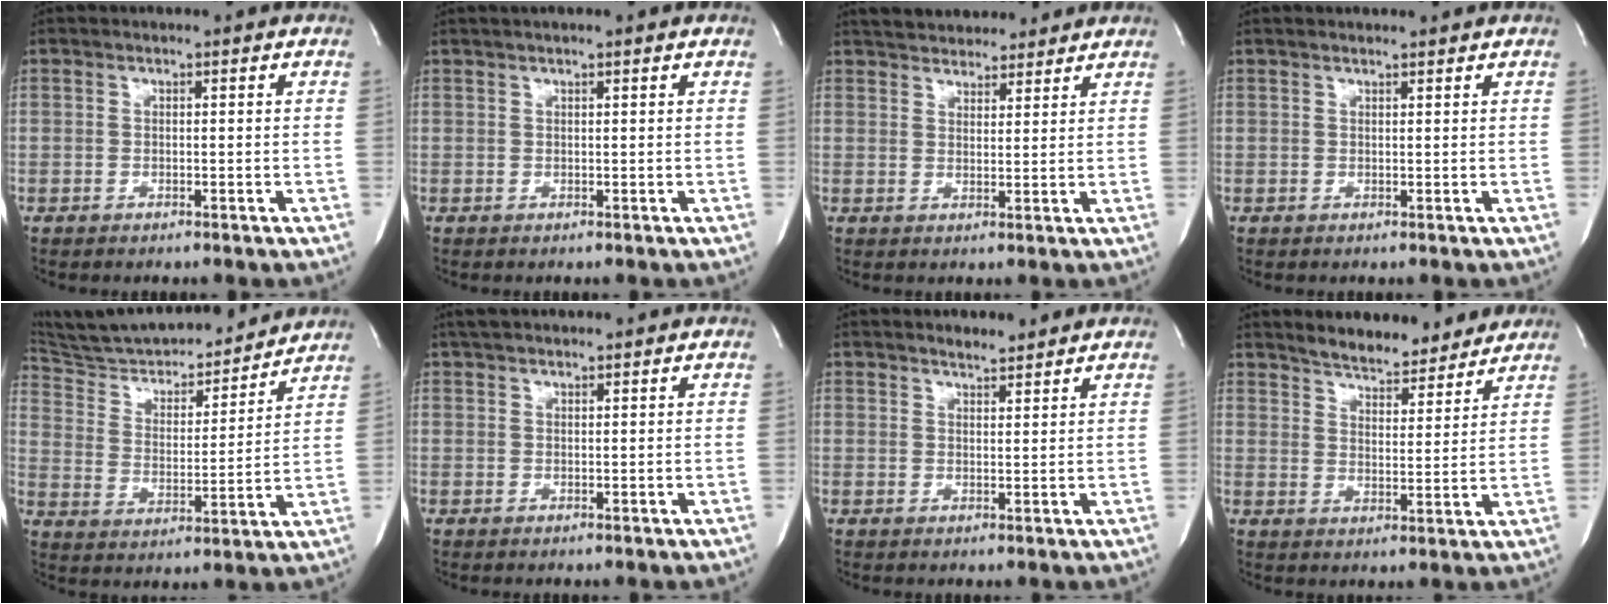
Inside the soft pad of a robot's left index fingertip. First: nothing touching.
{"total": 3.1, "force": [2.5, 0.1, 1.8], "torque": [-0.024, 0.026, 0.035]}
{"total": 10.5, "force": [9.5, 3.3, 2.8], "torque": [-0.032, 0.021, 0.135]}
{"total": 2.5, "force": [2.4, 0.2, 0.5], "torque": [-0.011, 0.013, 0.030]}
{"total": 21.6, "force": [19.9, 3.8, 7.5], "torque": [-0.129, 0.007, 0.307]}
{"total": 4.6, "force": [4.1, 0.7, 2.0], "torque": [-0.030, 0.032, 0.071]}
{"total": 3.3, "force": [3.1, 0.6, 0.9], "torque": [-0.016, 0.008, 0.047]}
{"total": 10.6, "force": [9.9, 2.5, 3.1], "torque": [-0.042, 0.003, 0.142]}